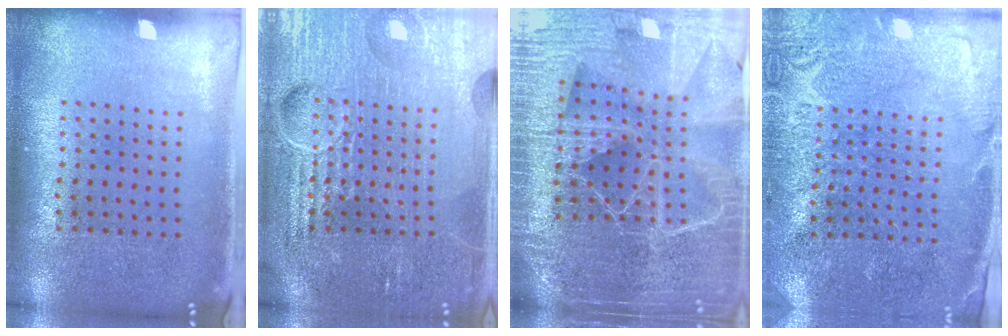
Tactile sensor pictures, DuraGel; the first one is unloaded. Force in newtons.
{"total": 7.2, "press": 7.1, "slide": 0.9}
{"total": 6.1, "press": 5.3, "slide": 2.9}
{"total": 2.8, "press": 2.8, "slide": 0.3}